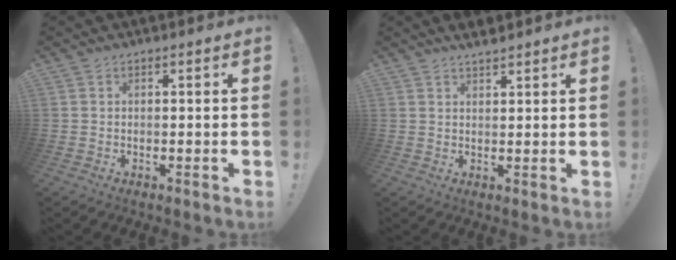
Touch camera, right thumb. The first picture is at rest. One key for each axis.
{"total": 3.1, "fx": 2.9, "fy": 0.5, "fz": 1.0, "tx": -0.015, "ty": -0.014, "tz": 0.051}